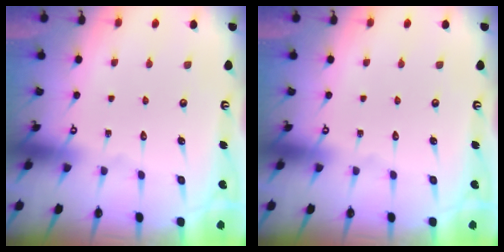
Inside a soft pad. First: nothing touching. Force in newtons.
{"total": 0.0}